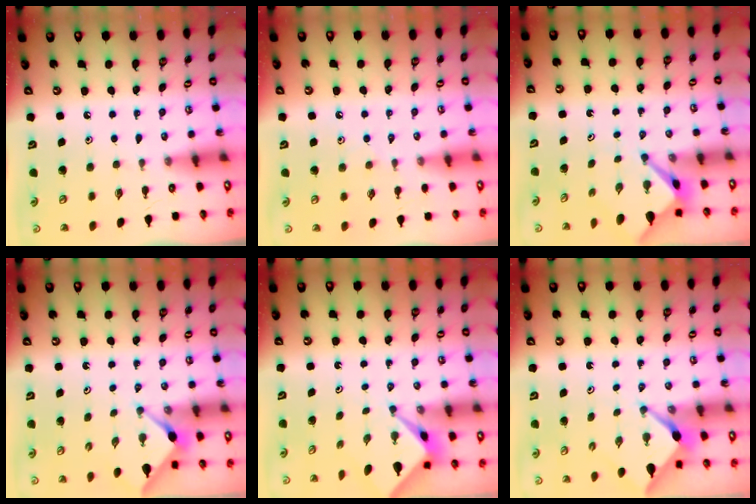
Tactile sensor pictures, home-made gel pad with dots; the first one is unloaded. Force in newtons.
{"total": 4.1, "press": 4.1, "slide": 0.6}
{"total": 3.2, "press": 3.2, "slide": 0.3}
{"total": 2.9, "press": 2.8, "slide": 0.4}
{"total": 2.2, "press": 2.1, "slide": 0.2}
{"total": 2.7, "press": 2.6, "slide": 0.3}